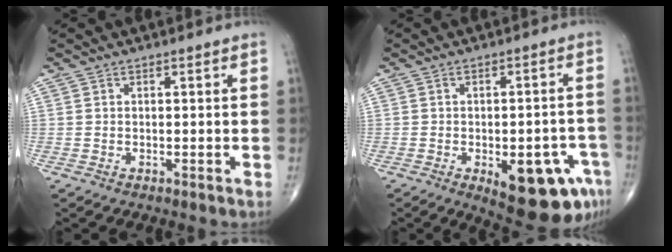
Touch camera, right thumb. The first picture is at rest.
{"total": 14.5, "force": [-6.1, 5.9, 11.7], "torque": [-0.113, 0.021, -0.064]}